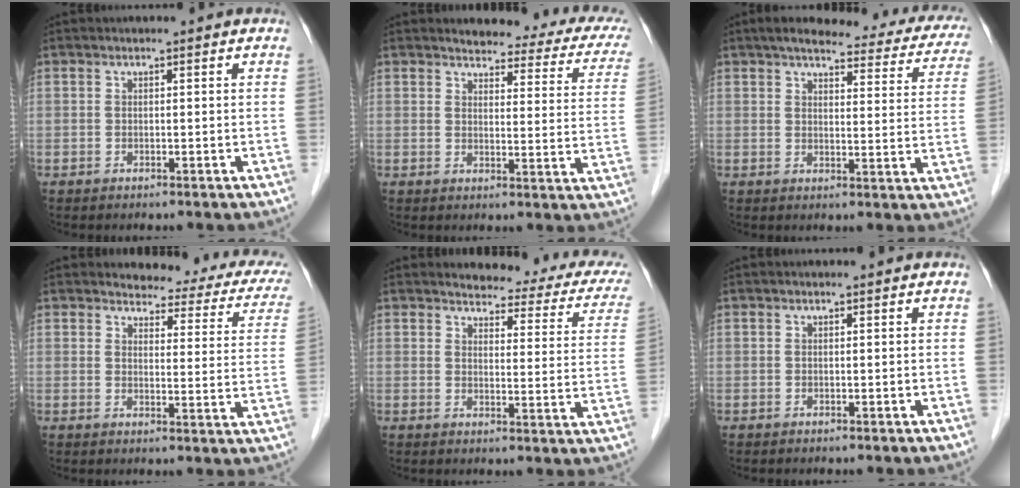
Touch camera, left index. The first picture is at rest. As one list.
[{"total": 15.5, "force": [13.5, 4.0, 6.5], "torque": [-0.047, -0.022, 0.127]}, {"total": 21.7, "force": [18.6, 5.4, 9.8], "torque": [-0.113, 0.006, 0.205]}, {"total": 14.4, "force": [12.7, 4.0, 5.5], "torque": [-0.037, -0.030, 0.118]}, {"total": 15.5, "force": [13.7, 3.8, 6.2], "torque": [-0.047, -0.032, 0.131]}, {"total": 0.0}]